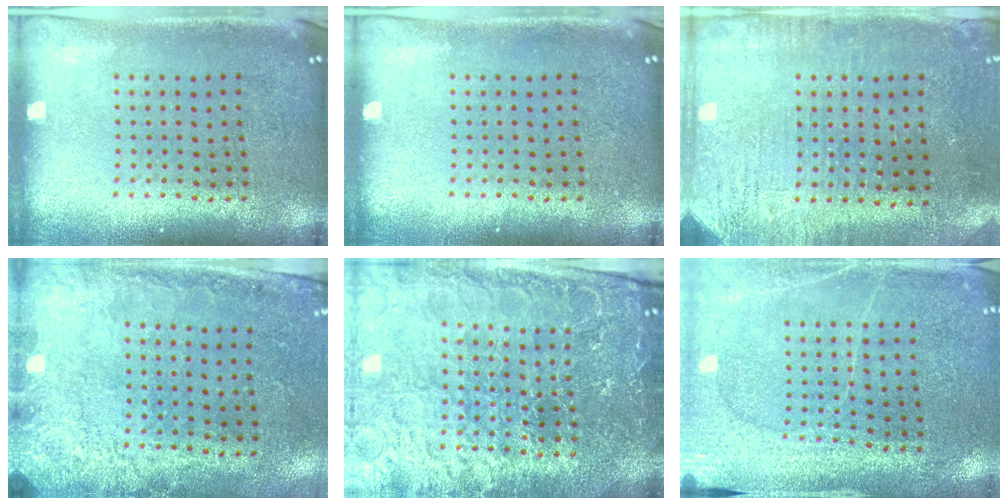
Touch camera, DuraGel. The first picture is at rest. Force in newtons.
{"total": 0.0}
{"total": 3.1, "press": 2.7, "slide": 1.4}
{"total": 2.7, "press": 2.0, "slide": 1.8}
{"total": 4.7, "press": 4.4, "slide": 1.7}
{"total": 2.7, "press": 2.7, "slide": 0.4}